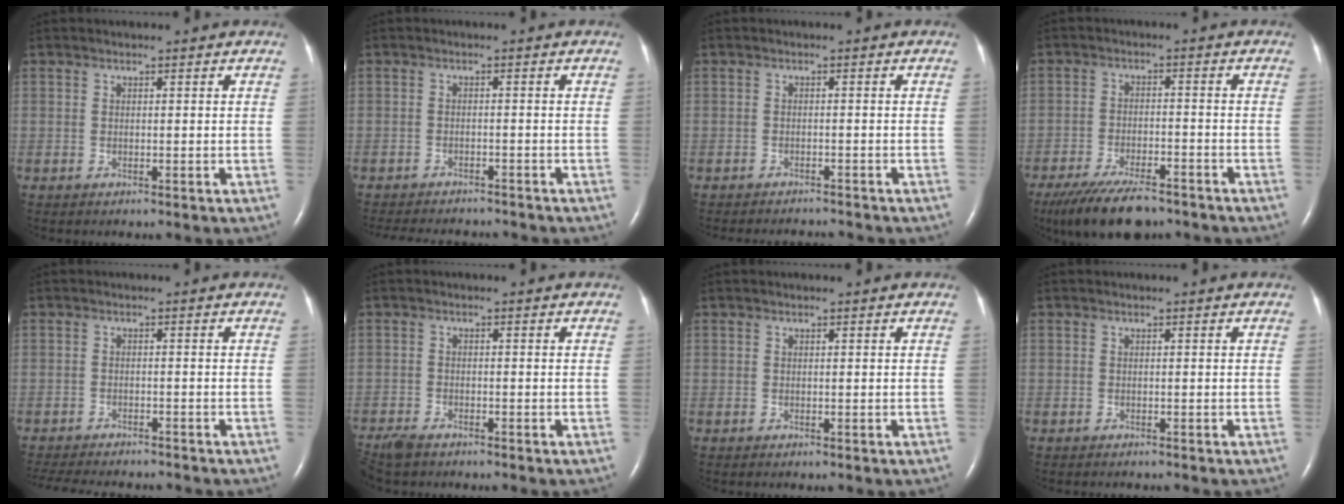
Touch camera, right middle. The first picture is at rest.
{"total": 10.6, "force": [-9.8, 2.7, 3.3], "torque": [-0.062, -0.004, -0.125]}
{"total": 4.4, "force": [-4.3, 0.4, 0.6], "torque": [-0.005, -0.010, -0.058]}
{"total": 11.7, "force": [-9.4, 3.4, 6.1], "torque": [-0.105, -0.020, -0.151]}
{"total": 12.0, "force": [-10.8, 2.7, 4.5], "torque": [-0.085, -0.011, -0.145]}
{"total": 5.8, "force": [-4.8, 1.9, 2.7], "torque": [-0.053, -0.014, -0.082]}
{"total": 0.0}
{"total": 0.9, "force": [-0.8, 0.1, 0.3], "torque": [-0.009, -0.003, -0.010]}